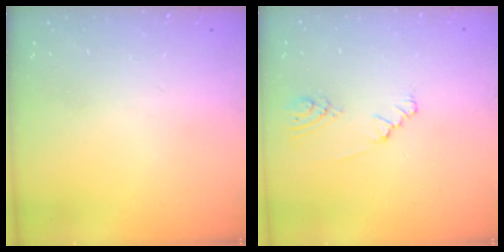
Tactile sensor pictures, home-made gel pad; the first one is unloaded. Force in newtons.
{"total": 3.2, "press": 3.2, "slide": 0.5}